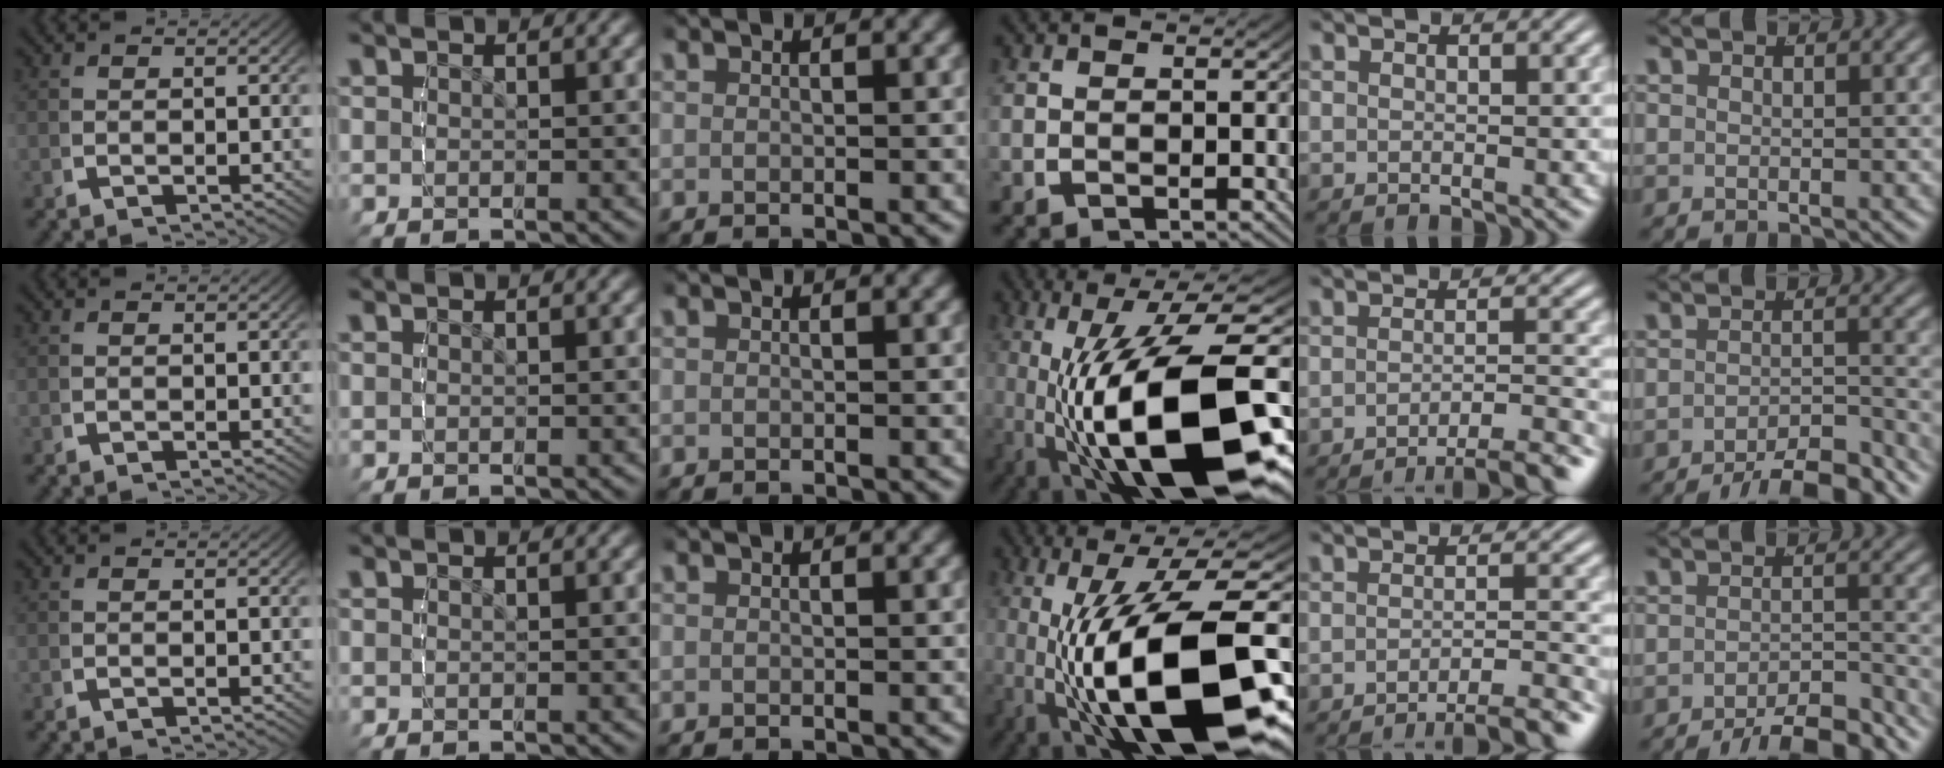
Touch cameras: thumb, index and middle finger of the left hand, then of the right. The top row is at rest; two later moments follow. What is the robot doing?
{"motion": "lift_and_place", "object": "glue stick"}